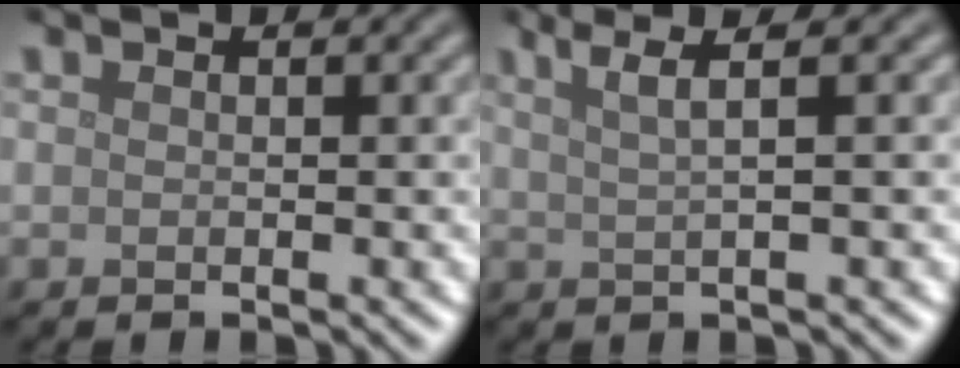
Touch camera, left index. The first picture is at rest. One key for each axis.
{"total": 3.8, "fx": 2.1, "fy": 1.2, "fz": 3.0, "tx": -0.038, "ty": 0.014, "tz": 0.011}